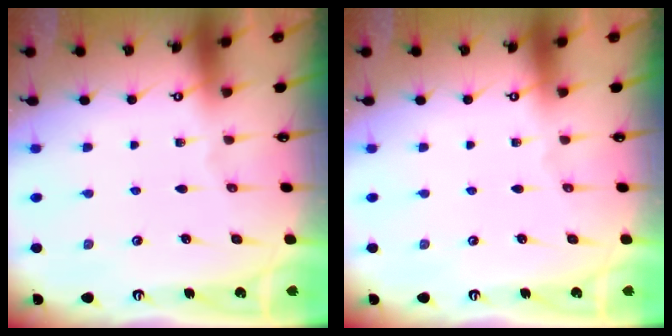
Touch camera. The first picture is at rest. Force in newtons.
{"total": 0.0}